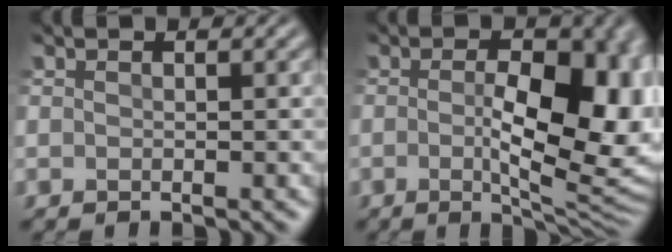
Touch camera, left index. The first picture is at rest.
{"total": 11.5, "force": [-0.5, 5.0, 10.4], "torque": [-0.121, -0.003, -0.005]}